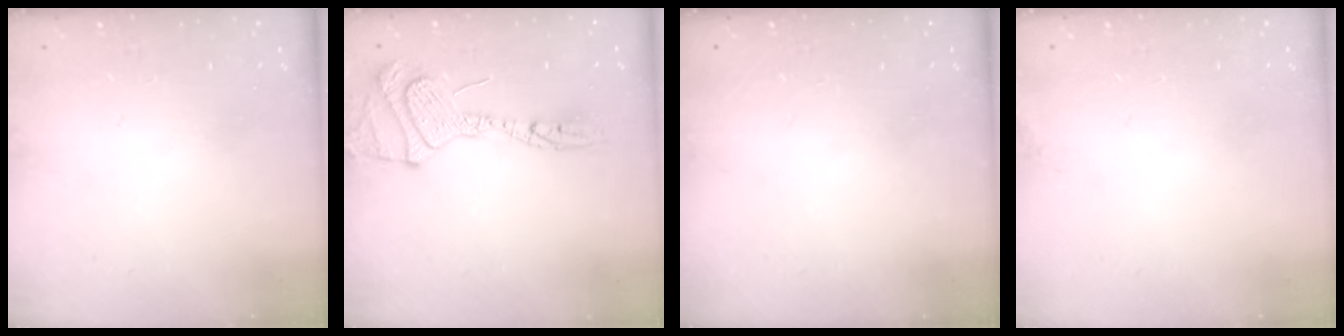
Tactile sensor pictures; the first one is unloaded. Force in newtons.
{"total": 17.2, "press": 17.2, "slide": 1.7}
{"total": 0.0}
{"total": 3.9, "press": 3.2, "slide": 2.2}